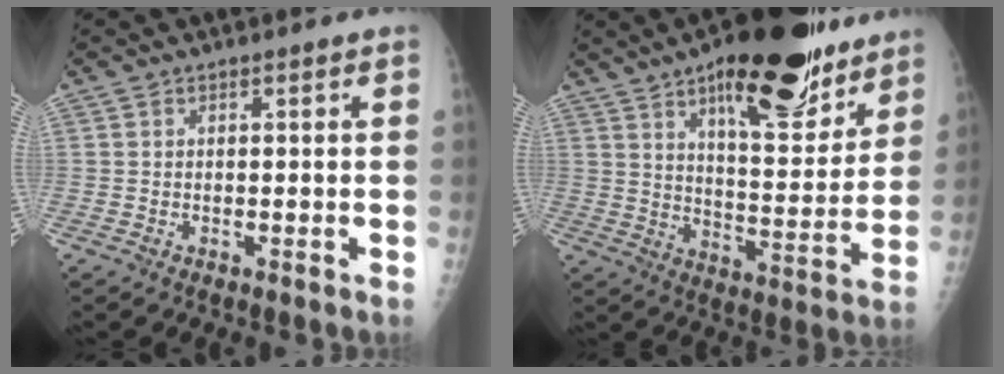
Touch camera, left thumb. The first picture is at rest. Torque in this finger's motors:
{"motor_torque": [0.46, 0.60, 1.45, -1.32, 0.20]}